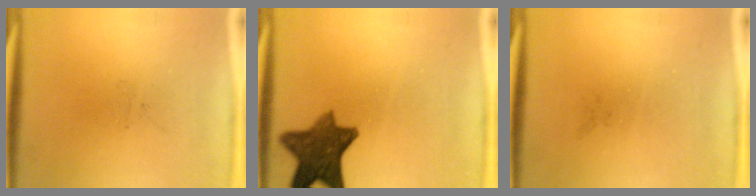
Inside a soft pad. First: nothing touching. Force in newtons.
{"total": 10.3}
{"total": 0.0}